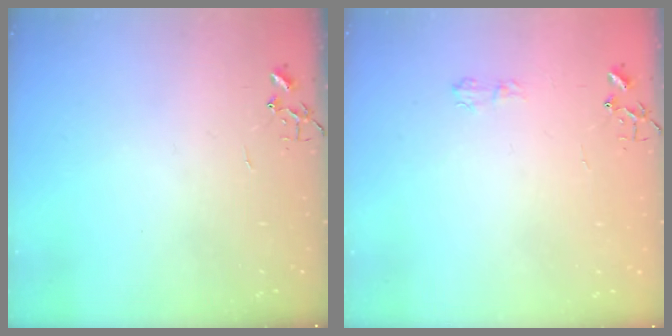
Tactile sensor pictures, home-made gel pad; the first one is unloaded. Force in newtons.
{"total": 5.0, "press": 5.0, "slide": 0.6}